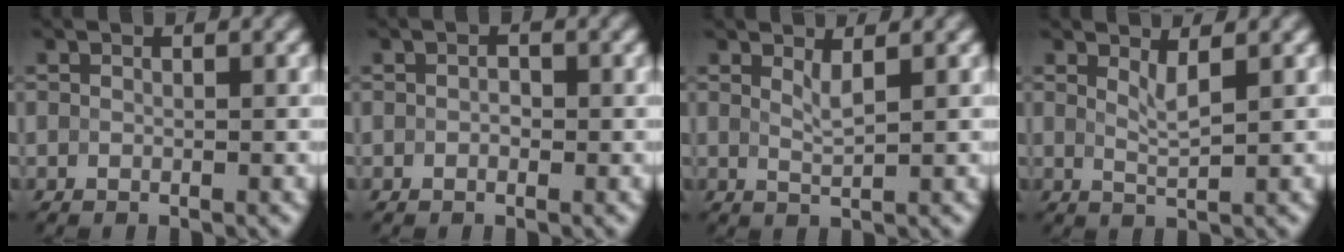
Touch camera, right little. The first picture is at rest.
{"total": 0.7, "force": [-0.1, 0.5, 0.4], "torque": [-0.007, 0.001, -0.005]}
{"total": 1.5, "force": [1.0, 0.0, 1.1], "torque": [-0.029, 0.003, 0.022]}
{"total": 1.8, "force": [1.1, 0.1, 1.4], "torque": [-0.034, 0.002, 0.024]}